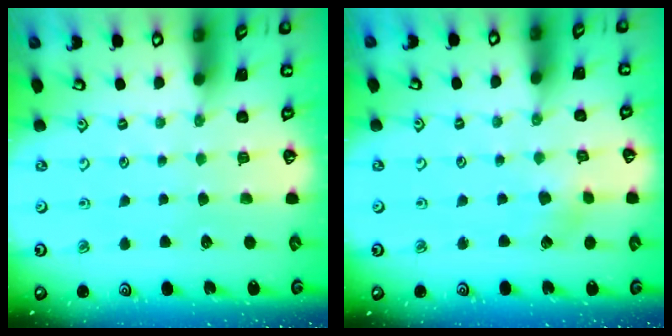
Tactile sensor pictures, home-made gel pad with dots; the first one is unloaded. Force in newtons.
{"total": 2.8, "press": 2.8, "slide": 0.5}